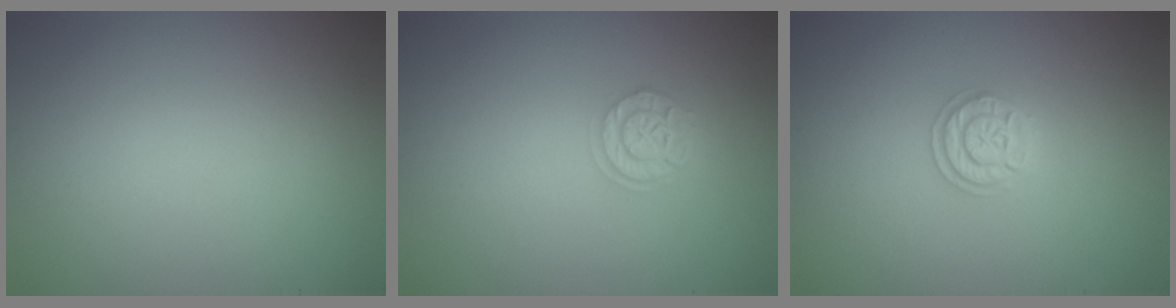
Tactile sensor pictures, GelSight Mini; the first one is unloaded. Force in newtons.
{"total": 2.5, "press": 2.0, "slide": 1.4}
{"total": 2.0, "press": 2.0, "slide": 0.3}